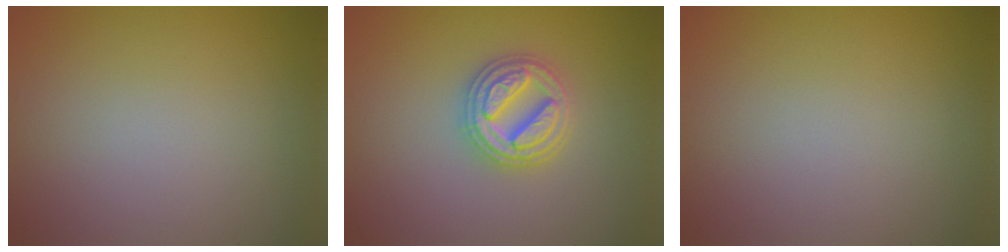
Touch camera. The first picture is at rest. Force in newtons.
{"total": 4.7, "press": 4.6, "slide": 0.8}
{"total": 0.0}